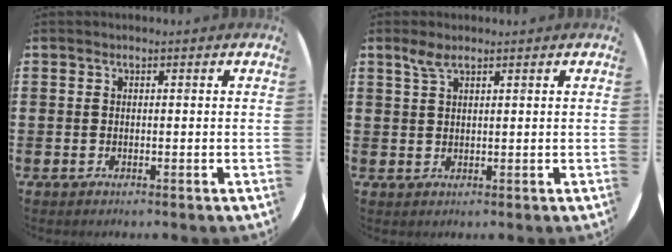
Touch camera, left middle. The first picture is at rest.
{"total": 2.2, "force": [1.6, 0.6, 1.5], "torque": [-0.033, 0.004, 0.028]}